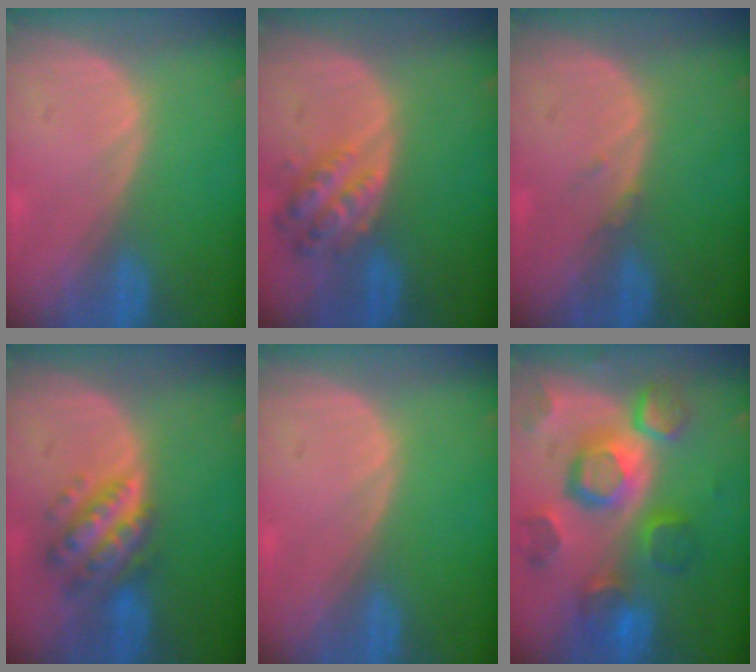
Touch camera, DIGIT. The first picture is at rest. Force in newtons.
{"total": 6.0, "press": 5.6, "slide": 2.3}
{"total": 0.8, "press": 0.8, "slide": 0.1}
{"total": 6.7, "press": 6.6, "slide": 0.3}
{"total": 0.0}
{"total": 12.3, "press": 10.7, "slide": 6.0}